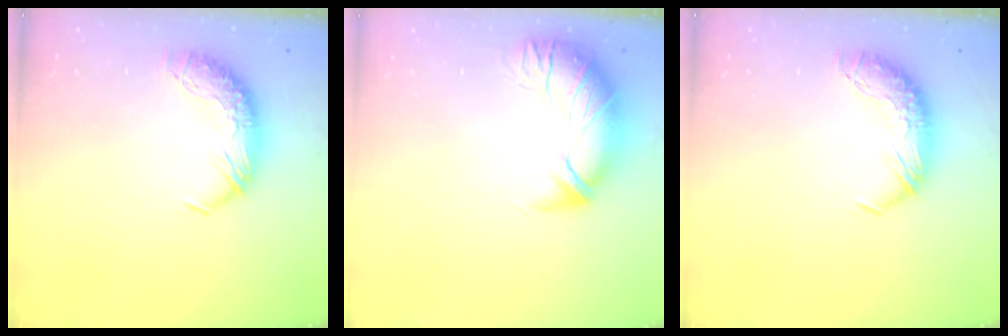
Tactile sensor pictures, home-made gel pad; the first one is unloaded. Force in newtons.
{"total": 2.7, "press": 1.2, "slide": 2.4}
{"total": 0.0}